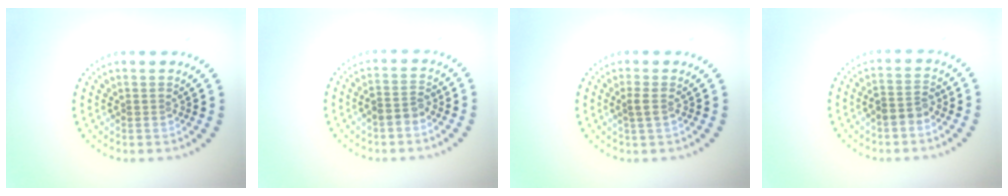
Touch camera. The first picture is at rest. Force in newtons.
{"total": 2.0, "press": 1.9, "slide": 0.7}
{"total": 1.0, "press": 0.9, "slide": 0.4}
{"total": 2.2, "press": 2.0, "slide": 0.9}